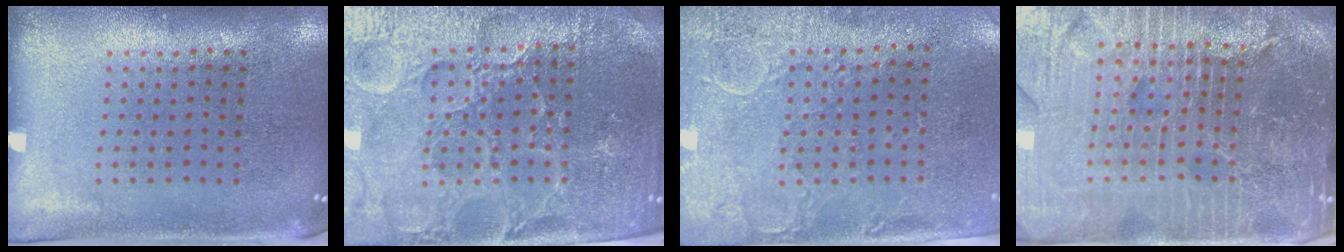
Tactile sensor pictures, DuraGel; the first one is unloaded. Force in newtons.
{"total": 5.1, "press": 4.8, "slide": 1.8}
{"total": 3.1, "press": 2.3, "slide": 2.0}
{"total": 6.1, "press": 5.4, "slide": 2.8}